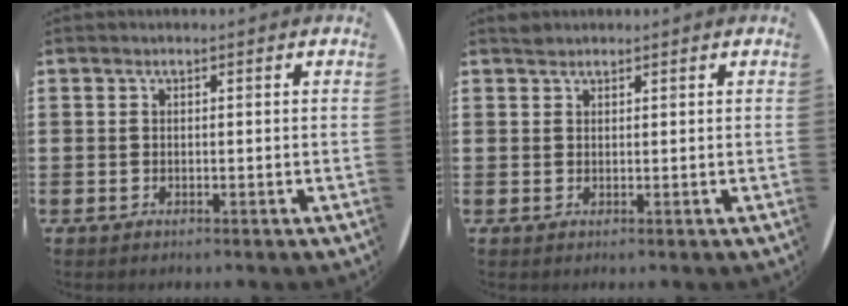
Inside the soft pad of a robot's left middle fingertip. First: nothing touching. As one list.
[{"total": 0.9, "force": [0.8, 0.3, -0.1], "torque": [0.010, -0.001, 0.014]}]